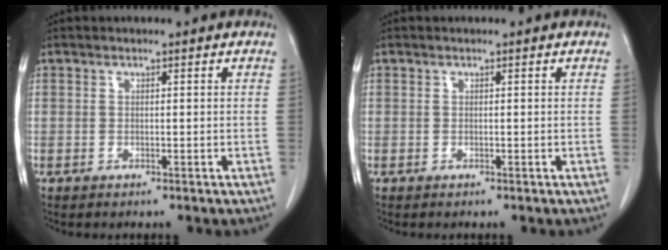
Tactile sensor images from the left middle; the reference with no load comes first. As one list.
[{"total": 0.0}]